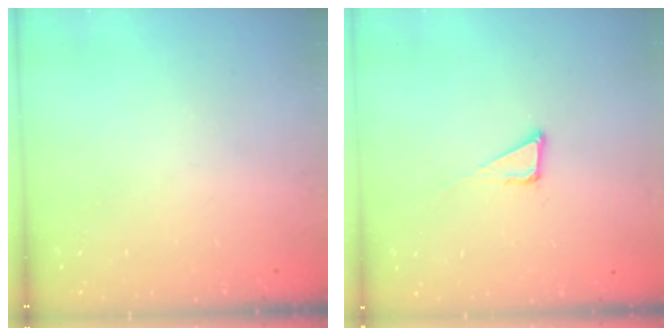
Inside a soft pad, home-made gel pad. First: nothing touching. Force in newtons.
{"total": 3.8, "press": 3.7, "slide": 0.2}